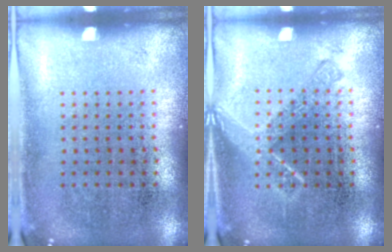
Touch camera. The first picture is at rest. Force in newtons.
{"total": 2.1, "press": 2.0, "slide": 0.2}